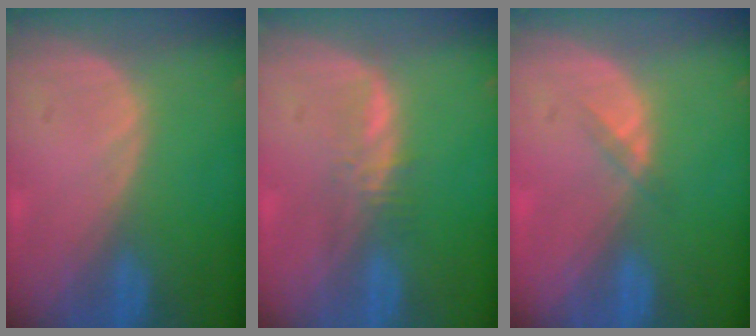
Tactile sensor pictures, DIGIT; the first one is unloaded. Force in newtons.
{"total": 2.4, "press": 2.4, "slide": 0.2}
{"total": 1.4, "press": 1.1, "slide": 0.8}